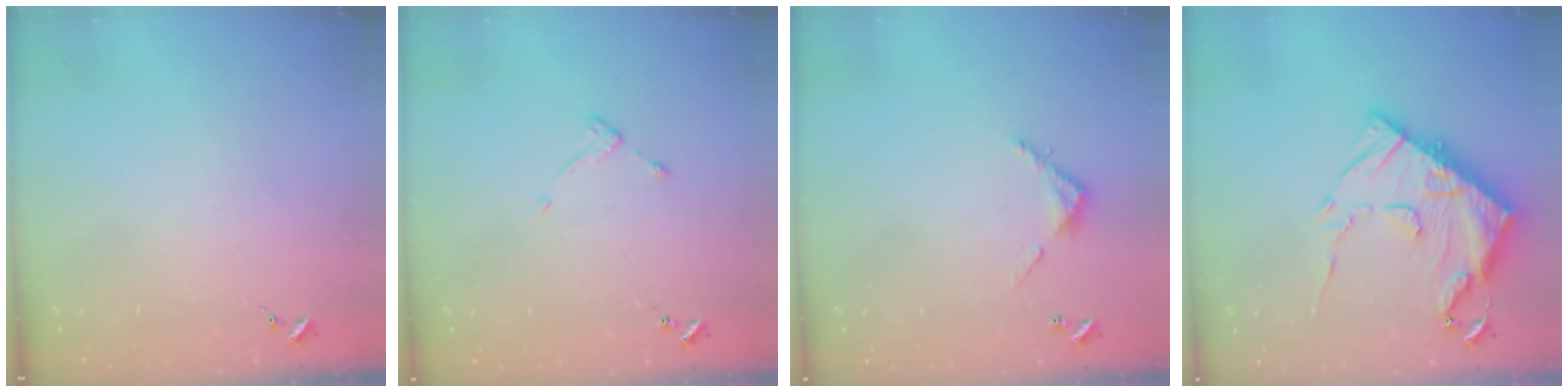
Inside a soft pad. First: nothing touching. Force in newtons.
{"total": 4.8, "press": 4.7, "slide": 0.5}
{"total": 3.9, "press": 3.9, "slide": 0.3}
{"total": 20.8, "press": 20.7, "slide": 2.0}